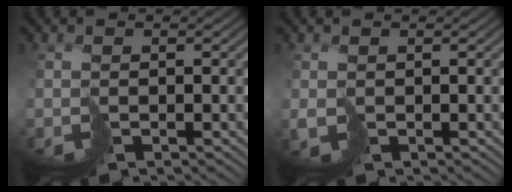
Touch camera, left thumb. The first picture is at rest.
{"total": 1.2, "force": [0.2, 0.8, 0.8], "torque": [-0.018, -0.004, 0.004]}